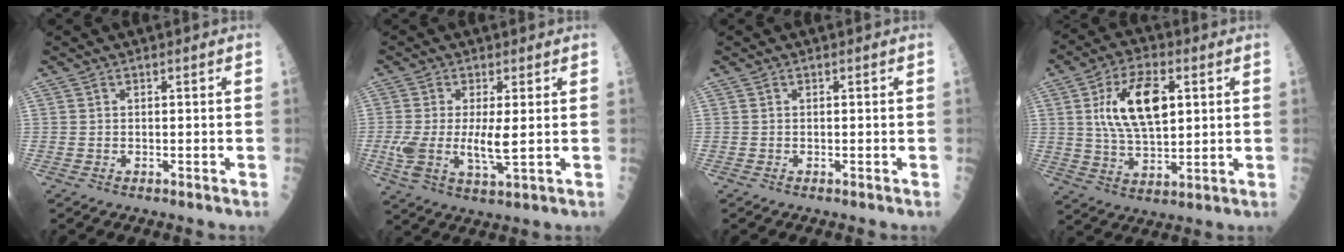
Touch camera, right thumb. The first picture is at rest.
{"total": 8.1, "force": [0.0, 2.4, 7.8], "torque": [-0.175, -0.016, 0.002]}
{"total": 0.0}
{"total": 14.0, "force": [3.4, 6.8, 11.8], "torque": [-0.203, -0.006, 0.065]}